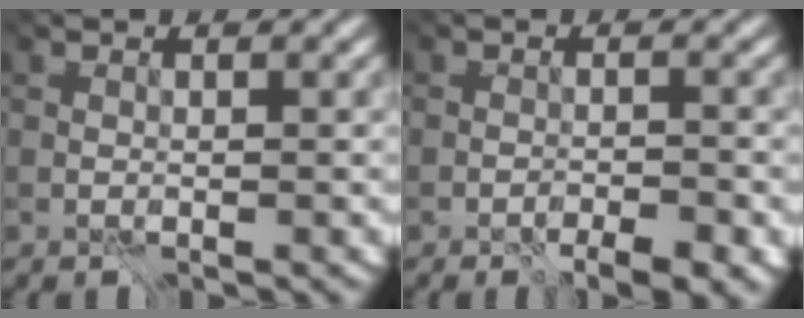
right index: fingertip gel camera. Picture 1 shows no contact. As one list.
[{"total": 3.8, "force": [-3.7, -0.2, 0.5], "torque": [0.010, -0.008, -0.058]}]